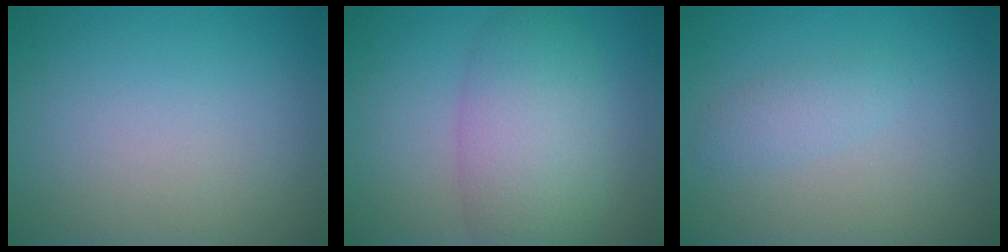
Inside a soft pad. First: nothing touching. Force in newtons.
{"total": 6.3, "press": 6.3, "slide": 0.3}
{"total": 1.5, "press": 1.5, "slide": 0.1}